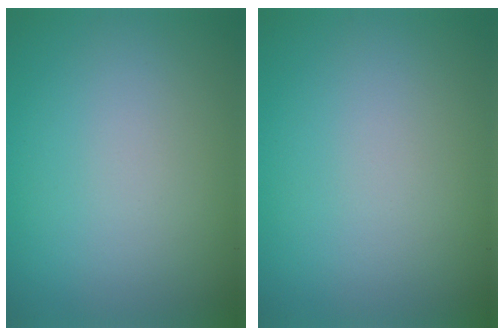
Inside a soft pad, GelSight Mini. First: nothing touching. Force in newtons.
{"total": 0.0}